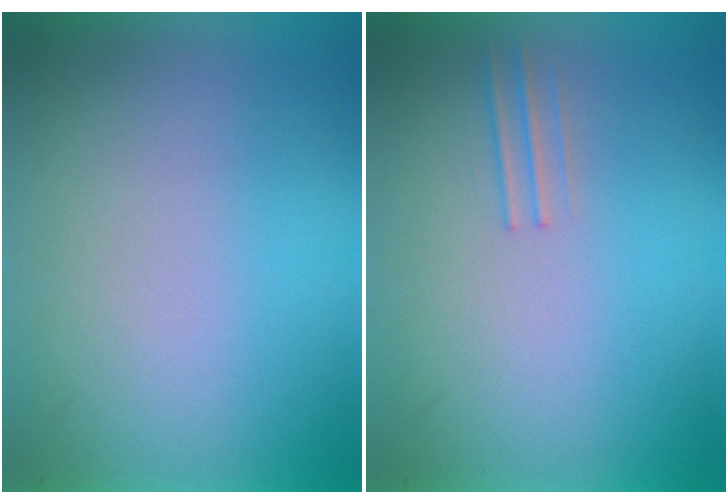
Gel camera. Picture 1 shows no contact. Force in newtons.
{"total": 1.2}